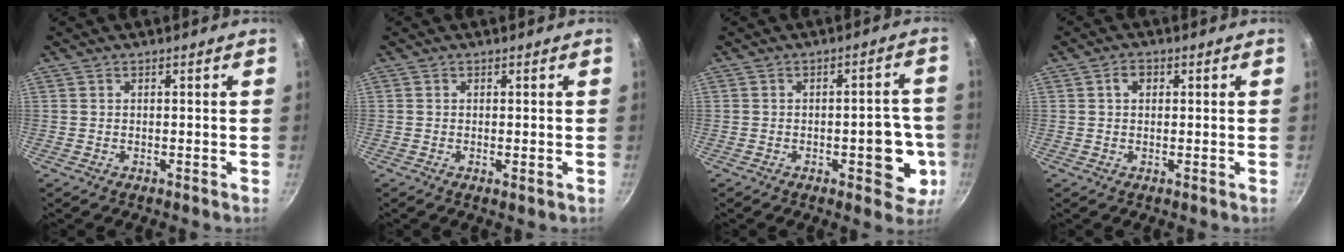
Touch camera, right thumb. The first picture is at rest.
{"total": 0.7, "force": [-0.1, 0.1, 0.7], "torque": [-0.014, -0.004, -0.003]}
{"total": 9.5, "force": [-2.5, 4.5, 8.0], "torque": [-0.061, 0.011, -0.030]}
{"total": 2.3, "force": [0.6, 1.7, 1.4], "torque": [-0.016, 0.004, 0.007]}